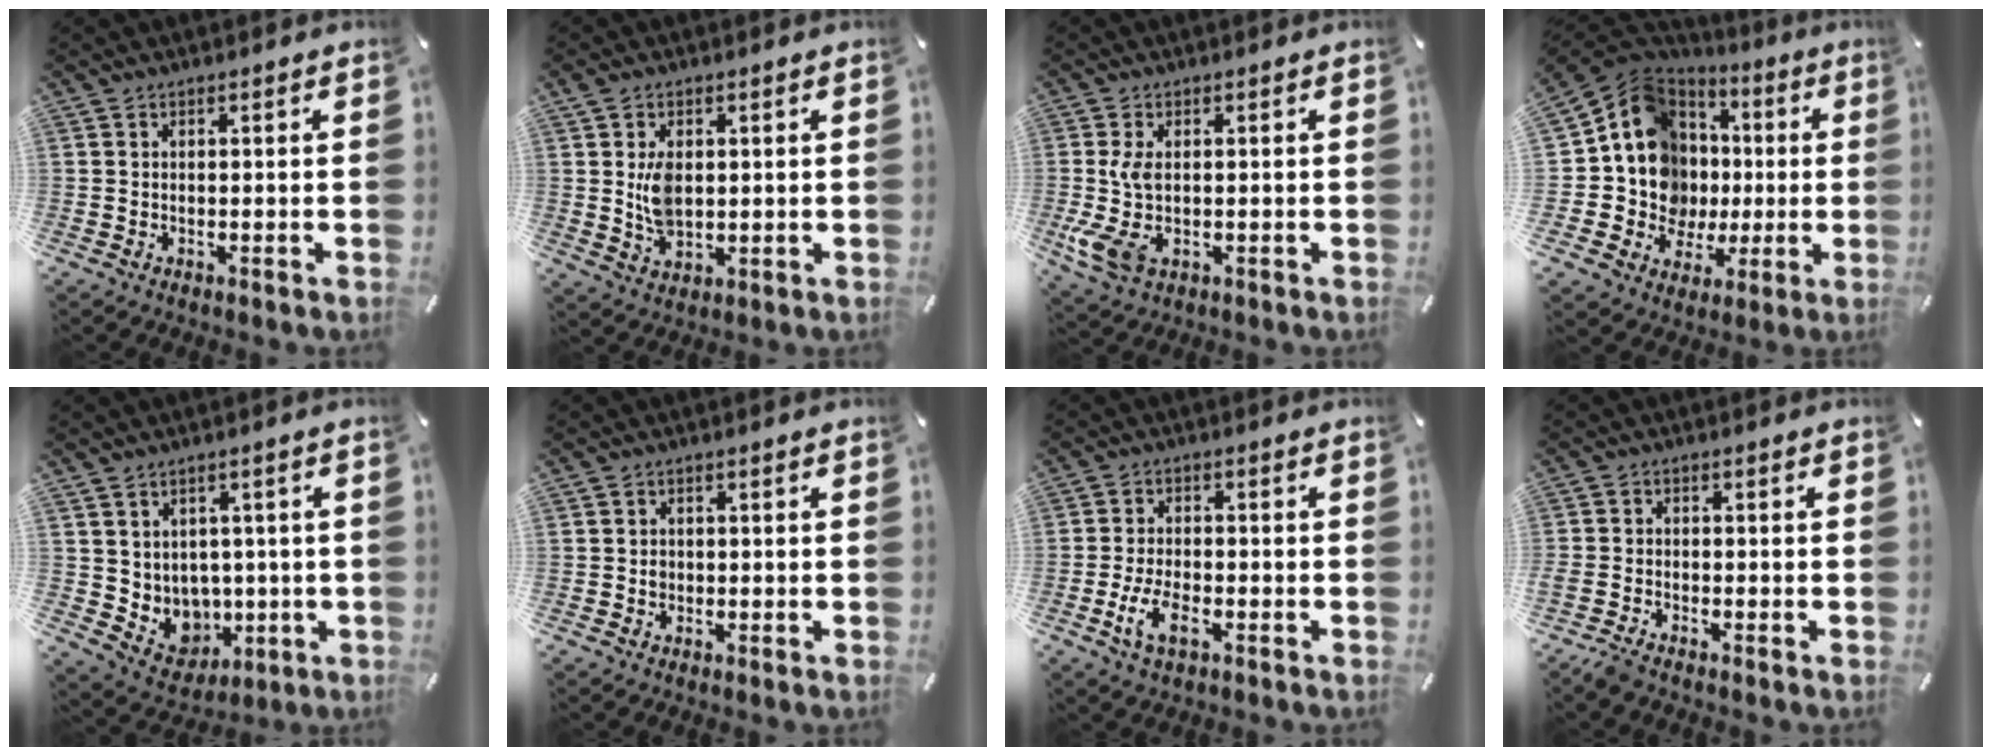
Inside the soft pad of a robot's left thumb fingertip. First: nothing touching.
{"total": 6.7, "force": [1.3, 4.3, 4.9], "torque": [-0.091, -0.002, 0.022]}
{"total": 7.1, "force": [-0.1, 4.1, 5.8], "torque": [-0.143, -0.009, -0.003]}
{"total": 15.2, "force": [0.7, 14.0, 5.8], "torque": [-0.118, -0.029, 0.037]}
{"total": 6.9, "force": [2.6, 6.3, 0.7], "torque": [-0.024, -0.031, 0.064]}
{"total": 1.3, "force": [-0.1, 1.2, 0.6], "torque": [-0.012, 0.005, -0.004]}
{"total": 6.5, "force": [-2.7, 3.1, 5.1], "torque": [-0.113, -0.001, -0.050]}
{"total": 2.6, "force": [-2.3, 0.7, 1.0], "torque": [-0.030, 0.007, -0.048]}